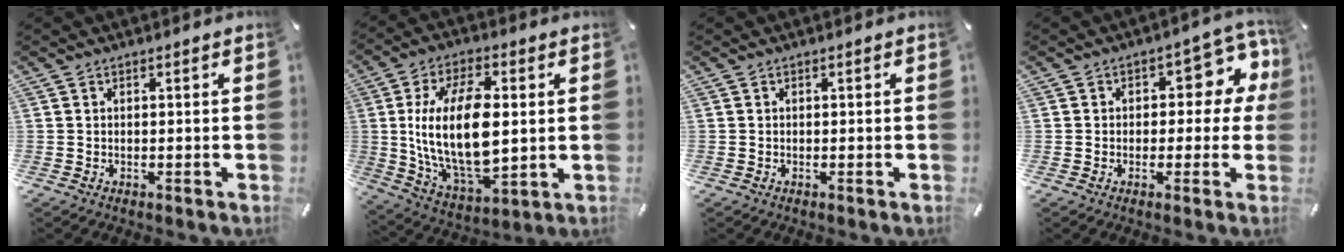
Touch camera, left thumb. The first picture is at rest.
{"total": 19.1, "force": [2.2, 10.3, 15.9], "torque": [-0.336, -0.009, 0.035]}
{"total": 0.0}
{"total": 9.5, "force": [2.5, 6.0, 6.9], "torque": [-0.079, -0.014, 0.038]}